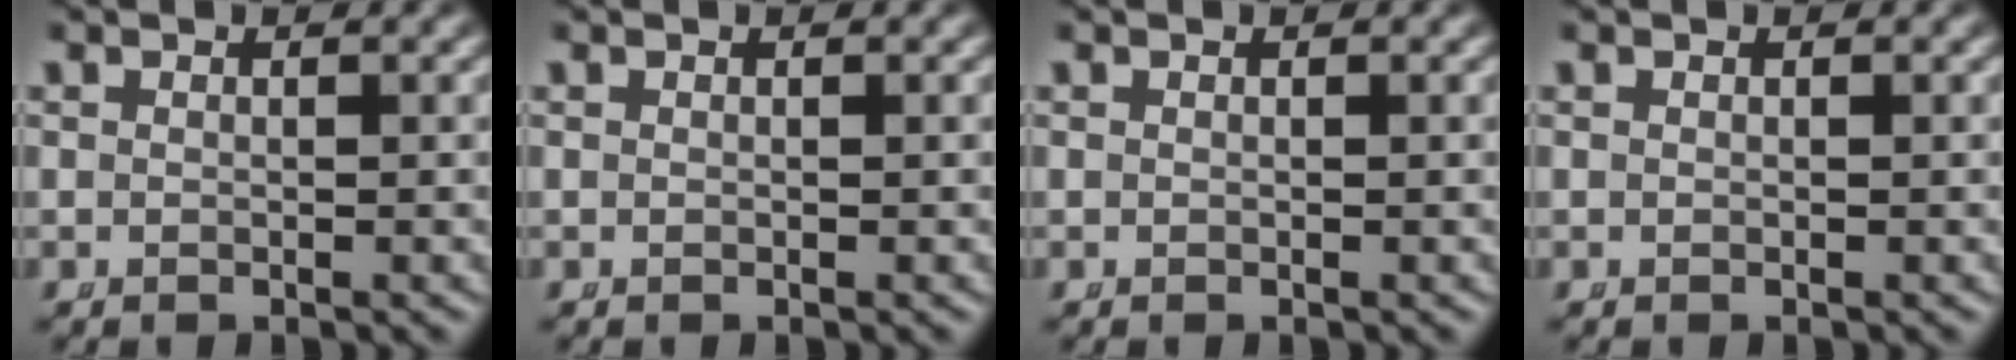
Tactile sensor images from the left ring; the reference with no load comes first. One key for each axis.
{"total": 0.0}
{"total": 0.0}
{"total": 0.0}